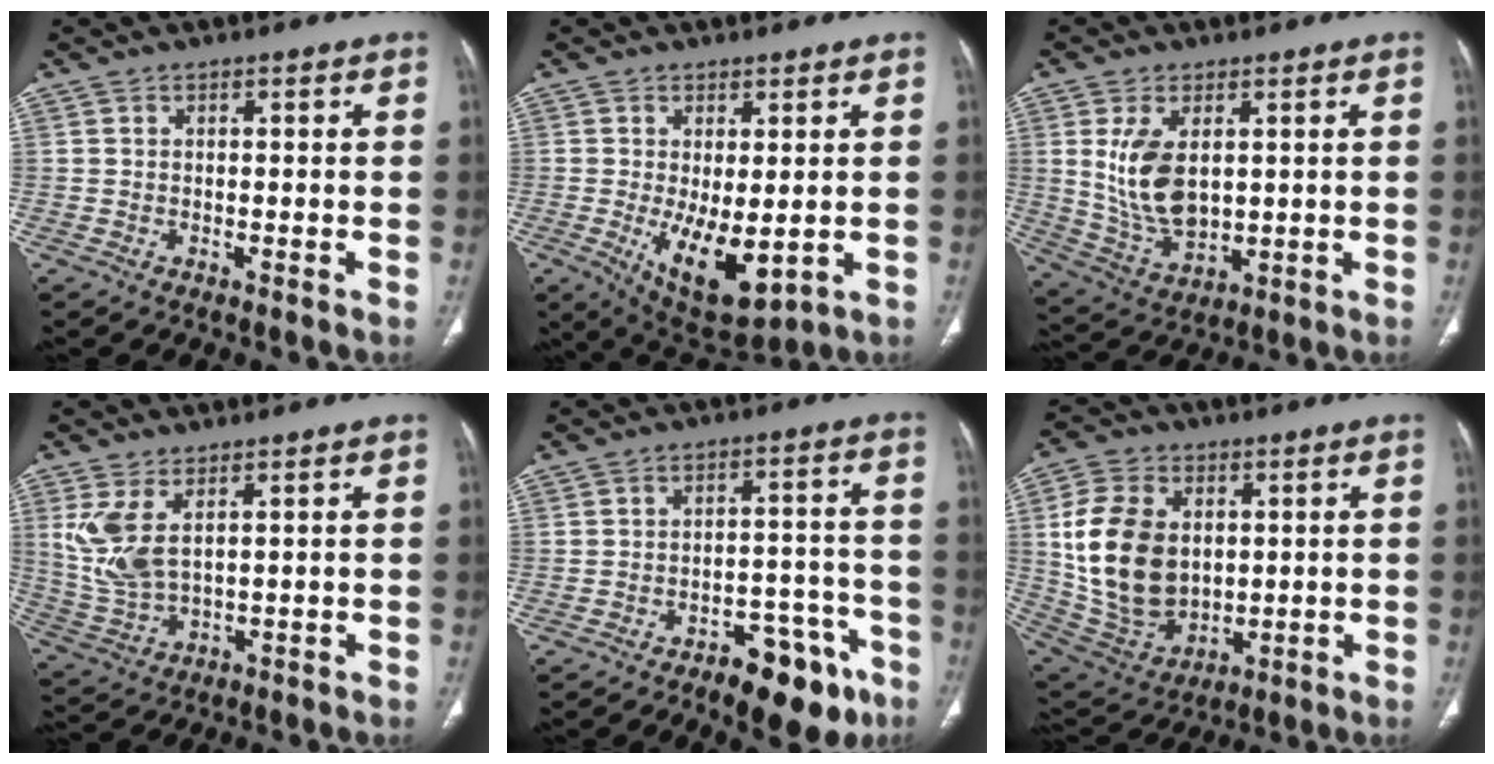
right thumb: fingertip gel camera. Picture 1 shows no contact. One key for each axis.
{"total": 10.8, "fx": -1.8, "fy": 5.0, "fz": 9.4, "tx": -0.141, "ty": -0.026, "tz": -0.007}
{"total": 11.2, "fx": 2.1, "fy": 6.4, "fz": 8.9, "tx": -0.161, "ty": -0.017, "tz": 0.060}
{"total": 8.5, "fx": 3.1, "fy": 4.0, "fz": 6.8, "tx": -0.152, "ty": -0.013, "tz": 0.079}
{"total": 12.8, "fx": -8.0, "fy": 5.9, "fz": 8.0, "tx": -0.072, "ty": 0.057, "tz": -0.108}
{"total": 18.3, "fx": 2.5, "fy": 13.0, "fz": 12.7, "tx": -0.223, "ty": -0.011, "tz": 0.067}